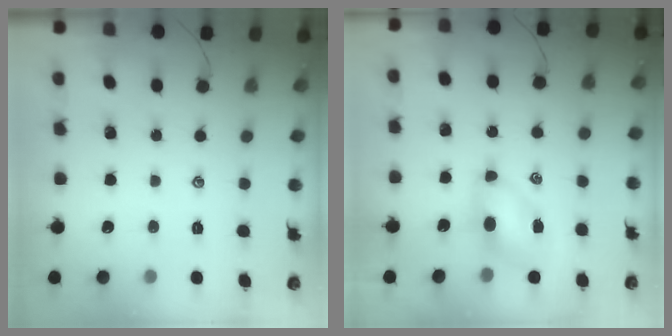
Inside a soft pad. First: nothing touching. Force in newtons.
{"total": 7.5, "press": 7.4, "slide": 1.4}